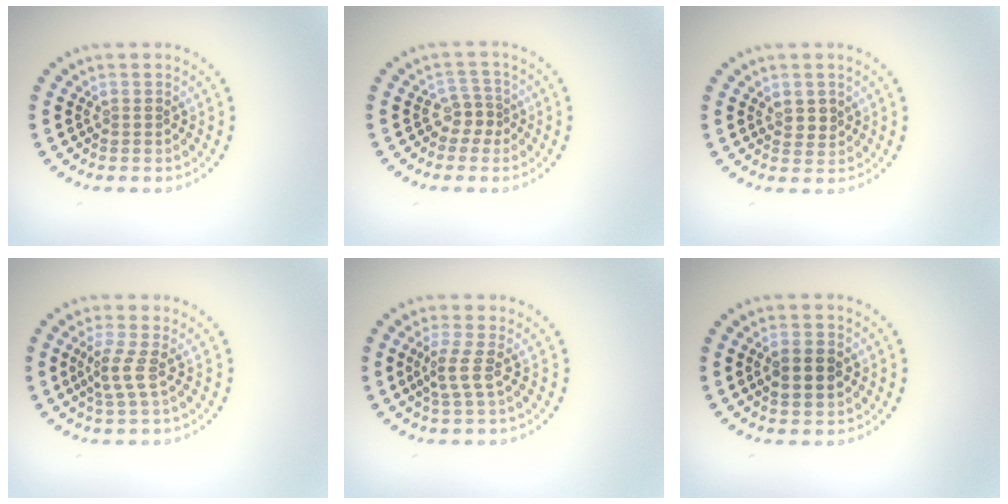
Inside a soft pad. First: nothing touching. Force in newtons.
{"total": 1.8, "press": 1.3, "slide": 1.3}
{"total": 1.4, "press": 1.2, "slide": 0.6}
{"total": 2.1, "press": 1.6, "slide": 1.5}
{"total": 2.2, "press": 1.7, "slide": 1.4}
{"total": 2.7, "press": 2.7, "slide": 0.2}